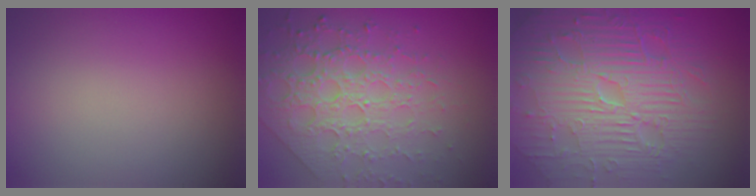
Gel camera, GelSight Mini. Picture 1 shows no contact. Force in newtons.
{"total": 7.6, "press": 5.5, "slide": 5.3}
{"total": 11.6, "press": 7.5, "slide": 8.9}